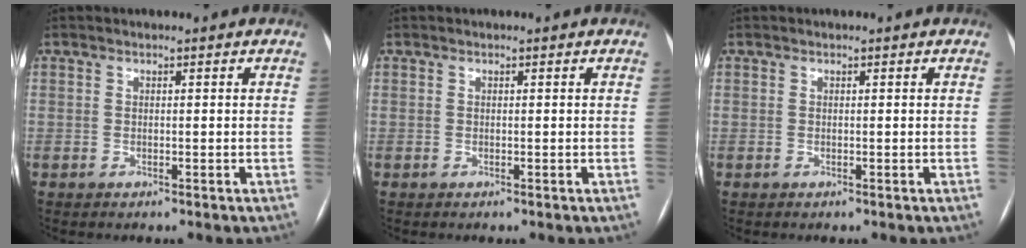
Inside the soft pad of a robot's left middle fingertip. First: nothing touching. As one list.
[{"total": 0.0}, {"total": 0.0}]